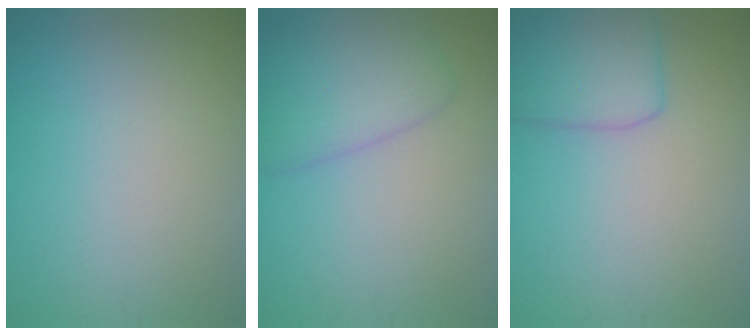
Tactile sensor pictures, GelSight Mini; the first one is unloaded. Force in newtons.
{"total": 3.9, "press": 3.9, "slide": 0.2}
{"total": 4.1, "press": 4.1, "slide": 0.2}